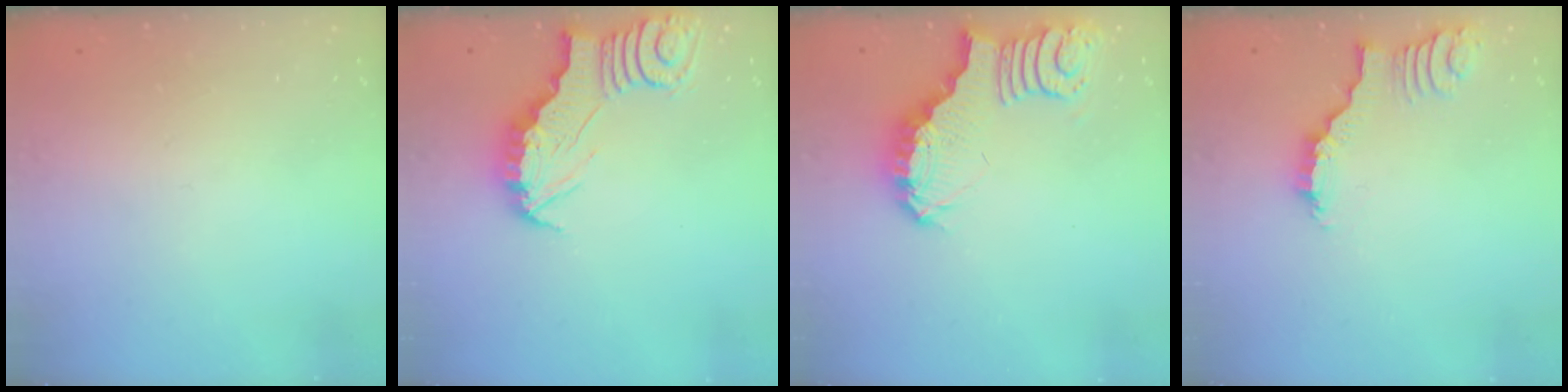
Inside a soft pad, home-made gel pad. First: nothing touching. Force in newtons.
{"total": 3.0, "press": 2.9, "slide": 0.3}
{"total": 3.6, "press": 3.6, "slide": 0.6}
{"total": 2.2, "press": 2.1, "slide": 0.4}